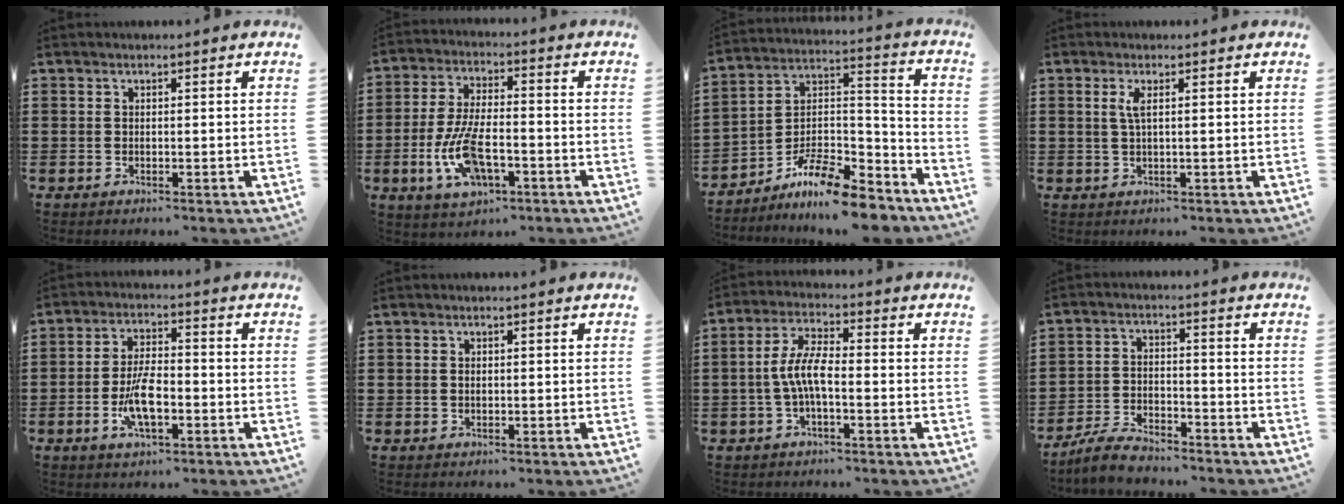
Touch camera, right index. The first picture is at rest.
{"total": 10.0, "force": [-3.4, 4.3, 8.3], "torque": [-0.189, -0.008, -0.064]}
{"total": 11.4, "force": [-10.0, 2.2, 5.1], "torque": [-0.081, 0.035, -0.194]}
{"total": 1.9, "force": [0.5, 0.1, 1.8], "torque": [-0.038, -0.001, 0.007]}
{"total": 7.5, "force": [-2.3, 2.9, 6.5], "torque": [-0.141, -0.004, -0.047]}
{"total": 0.7, "force": [0.2, 0.6, 0.3], "torque": [-0.009, 0.003, 0.003]}
{"total": 6.1, "force": [-1.2, 2.0, 5.7], "torque": [-0.128, -0.001, -0.029]}
{"total": 5.4, "force": [-5.0, 1.2, 1.6], "torque": [-0.039, 0.006, -0.100]}